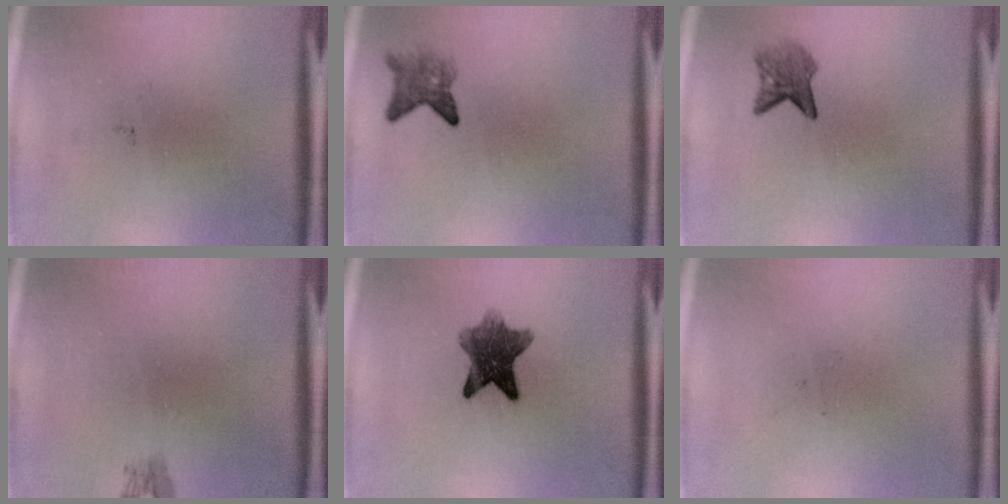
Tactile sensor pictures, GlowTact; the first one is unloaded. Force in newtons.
{"total": 2.8}
{"total": 2.9}
{"total": 1.1}
{"total": 7.9}
{"total": 0.0}